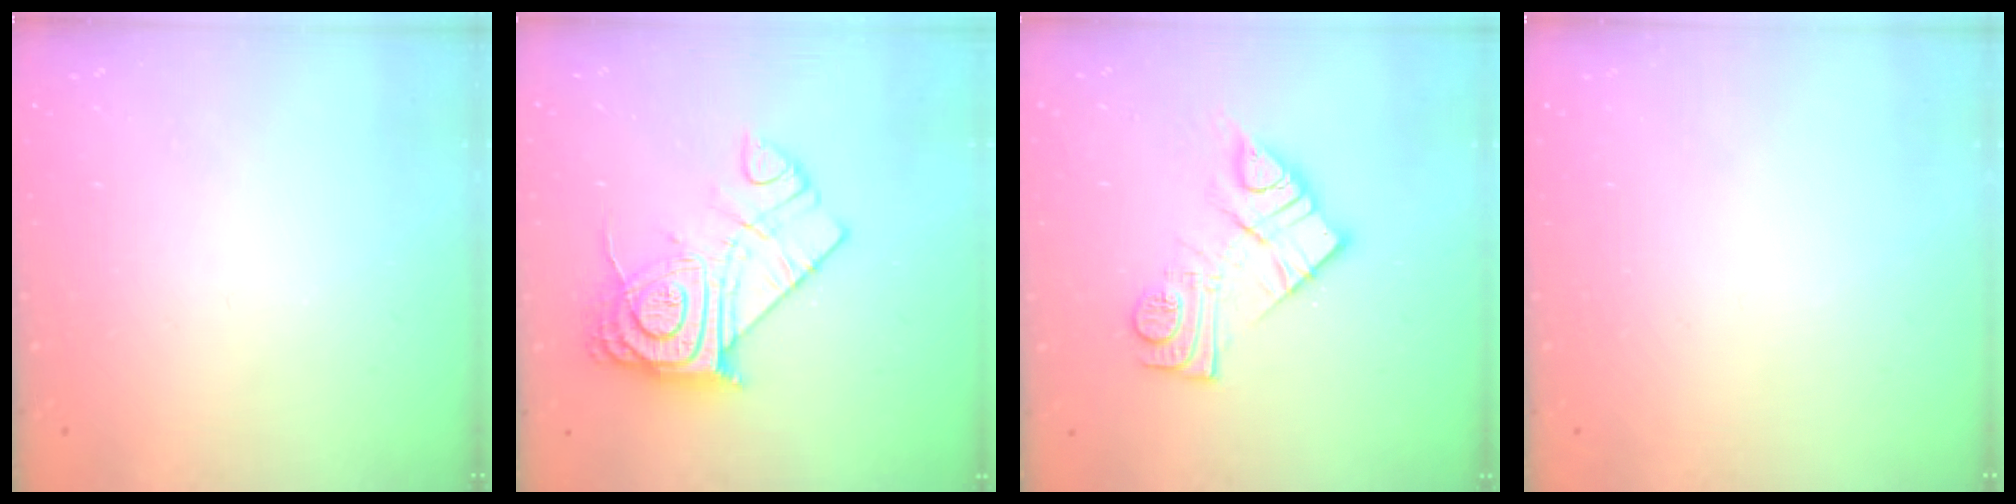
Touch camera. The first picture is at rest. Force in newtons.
{"total": 19.5, "press": 19.4, "slide": 1.6}
{"total": 14.0, "press": 14.0, "slide": 0.9}
{"total": 1.5, "press": 1.5, "slide": 0.1}